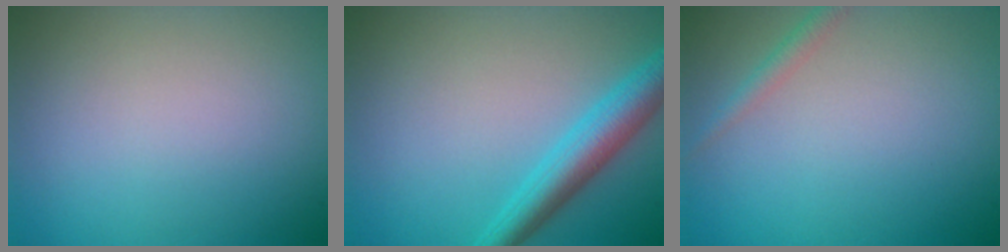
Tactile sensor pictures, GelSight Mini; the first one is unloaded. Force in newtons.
{"total": 4.5, "press": 4.5, "slide": 0.1}
{"total": 1.2, "press": 1.2, "slide": 0.1}